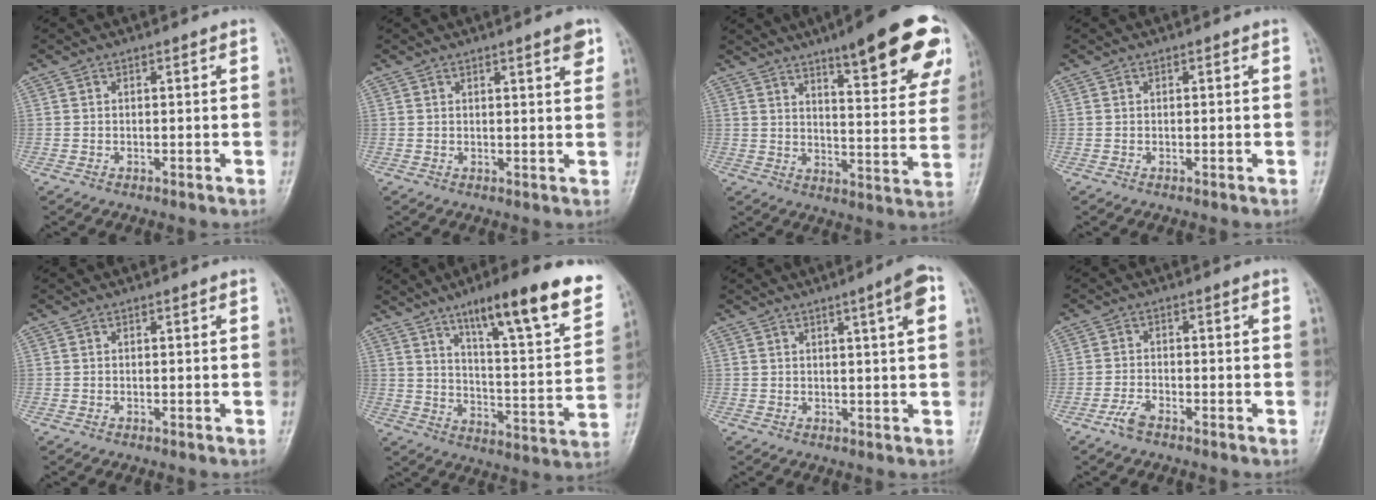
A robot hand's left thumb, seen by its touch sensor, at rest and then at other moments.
{"total": 3.3, "force": [2.0, 0.5, 2.6], "torque": [-0.028, -0.010, 0.024]}
{"total": 21.6, "force": [13.3, 5.0, 16.3], "torque": [-0.182, -0.053, 0.173]}
{"total": 0.0}
{"total": 0.0}
{"total": 21.5, "force": [13.3, 4.1, 16.4], "torque": [-0.210, -0.051, 0.203]}
{"total": 6.2, "force": [2.5, 0.2, 5.6], "torque": [-0.082, -0.002, 0.034]}
{"total": 2.7, "force": [-2.1, 0.8, 1.6], "torque": [-0.041, 0.010, -0.043]}